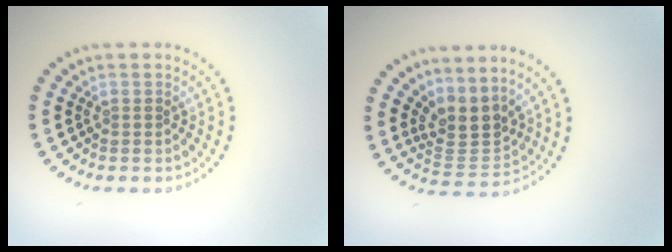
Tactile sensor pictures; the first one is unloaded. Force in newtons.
{"total": 3.3, "press": 2.4, "slide": 2.3}